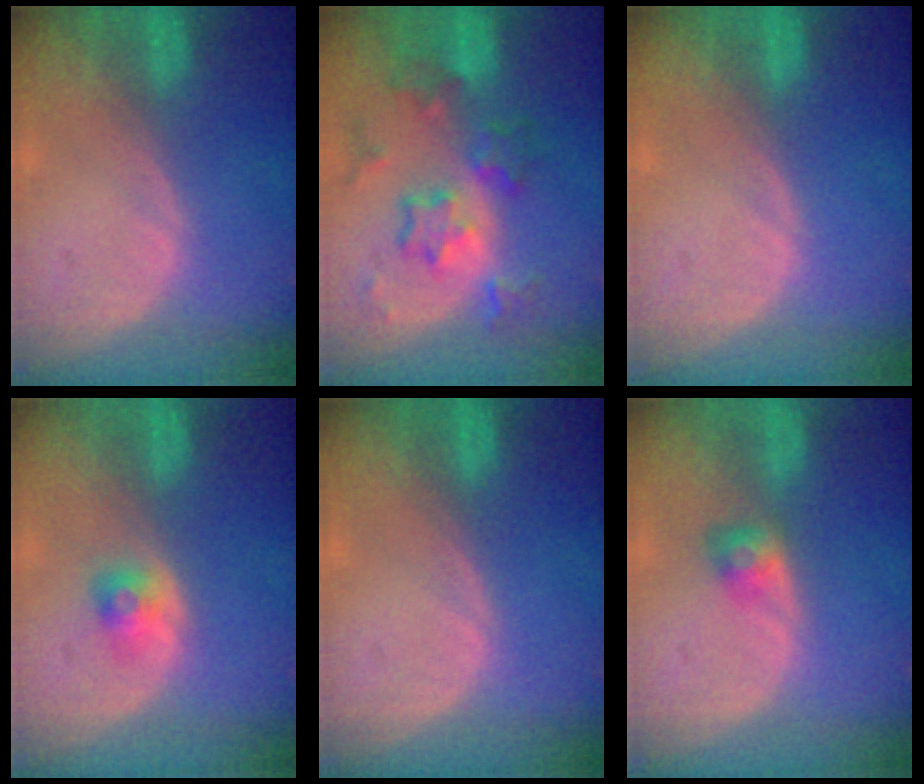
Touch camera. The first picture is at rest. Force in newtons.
{"total": 8.4, "press": 7.5, "slide": 4.0}
{"total": 0.0}
{"total": 2.6, "press": 2.4, "slide": 1.0}
{"total": 0.0}
{"total": 2.9, "press": 2.5, "slide": 1.4}